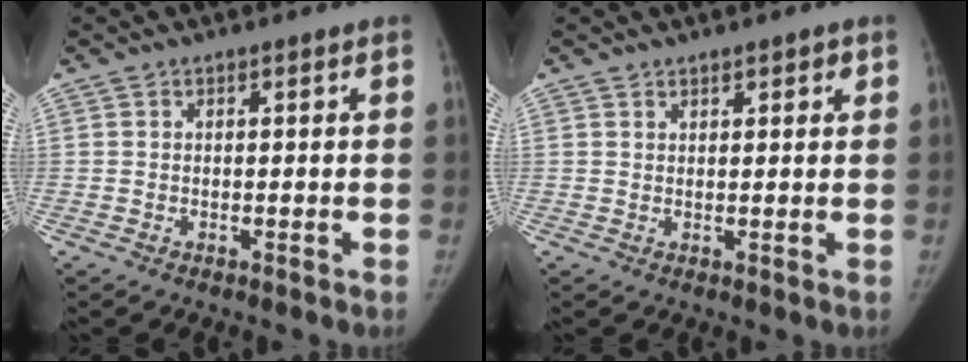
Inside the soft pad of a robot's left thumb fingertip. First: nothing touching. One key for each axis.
{"total": 2.1, "fx": 1.4, "fy": 0.8, "fz": 1.4, "tx": -0.011, "ty": -0.006, "tz": 0.019}